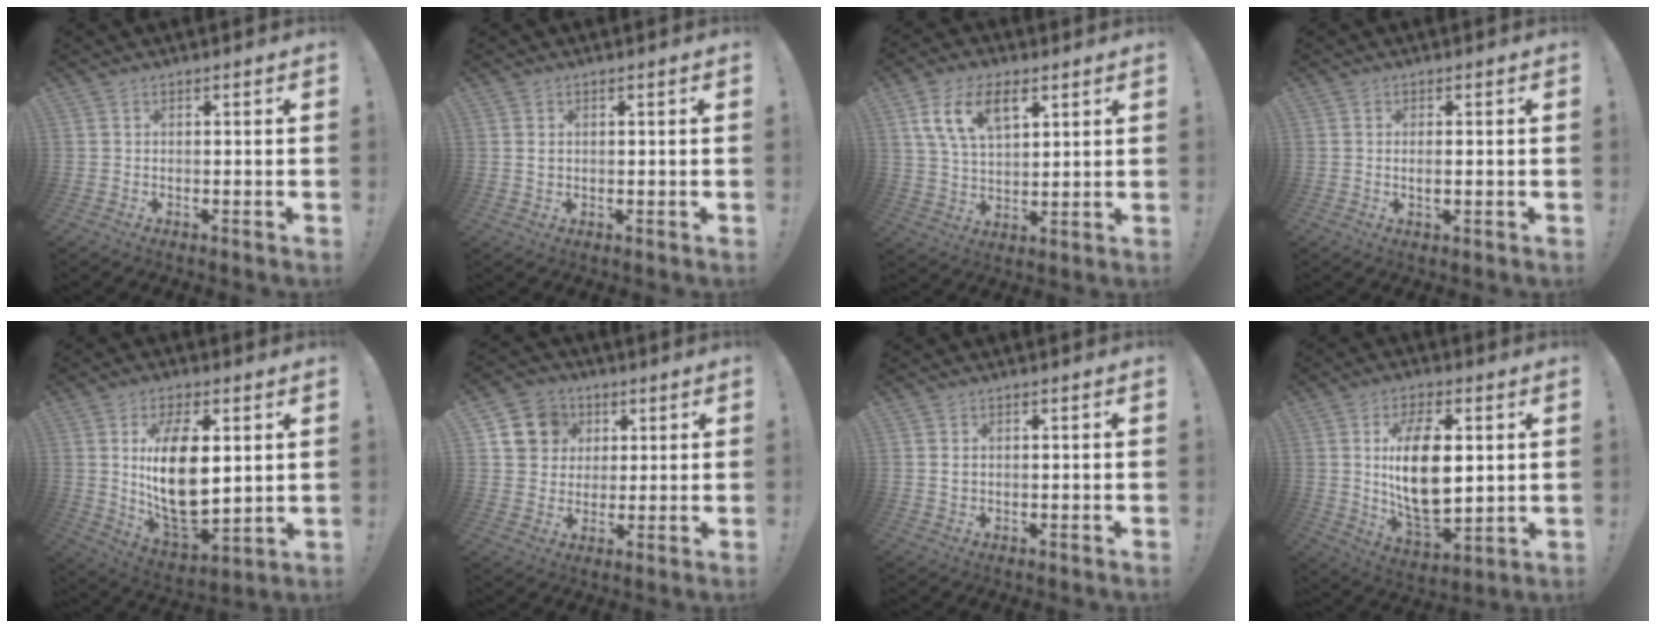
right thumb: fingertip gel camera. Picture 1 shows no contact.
{"total": 0.9, "force": [0.2, 0.8, 0.4], "torque": [-0.007, 0.003, 0.002]}
{"total": 12.5, "force": [6.2, 6.8, 8.5], "torque": [-0.149, -0.006, 0.116]}
{"total": 2.1, "force": [-0.2, 0.7, 2.0], "torque": [-0.026, -0.003, -0.005]}
{"total": 18.1, "force": [3.7, 9.6, 14.9], "torque": [-0.278, -0.027, 0.065]}
{"total": 10.8, "force": [3.7, 9.8, 2.9], "torque": [-0.037, -0.012, 0.077]}
{"total": 1.0, "force": [0.3, 0.8, 0.4], "torque": [-0.008, 0.002, 0.004]}
{"total": 17.6, "force": [2.9, 9.4, 14.6], "torque": [-0.268, -0.014, 0.044]}